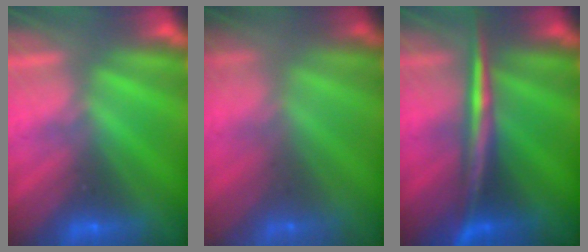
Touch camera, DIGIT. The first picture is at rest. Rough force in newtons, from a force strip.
{"total": 5.6}
{"total": 2.9}